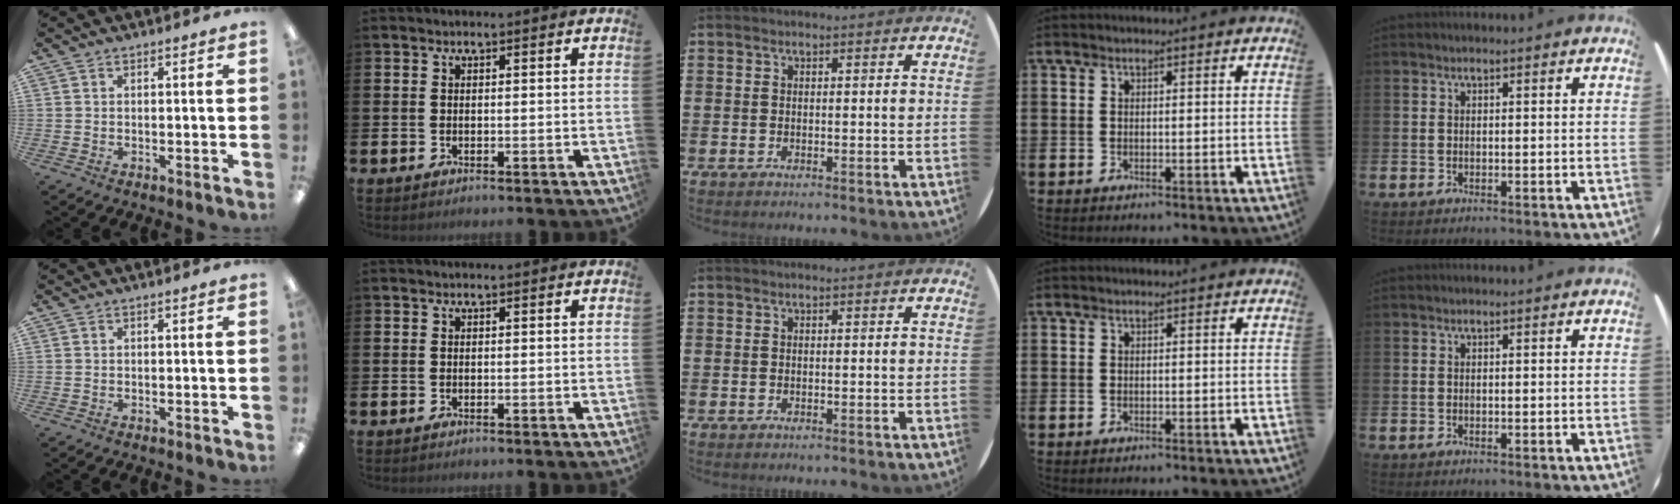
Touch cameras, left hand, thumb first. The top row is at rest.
{}